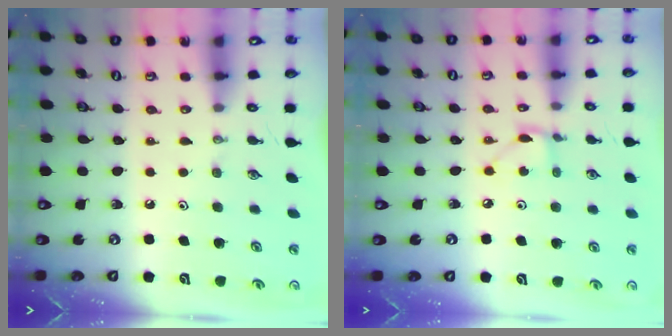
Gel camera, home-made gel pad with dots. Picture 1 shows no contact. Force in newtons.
{"total": 2.6, "press": 2.6, "slide": 0.1}